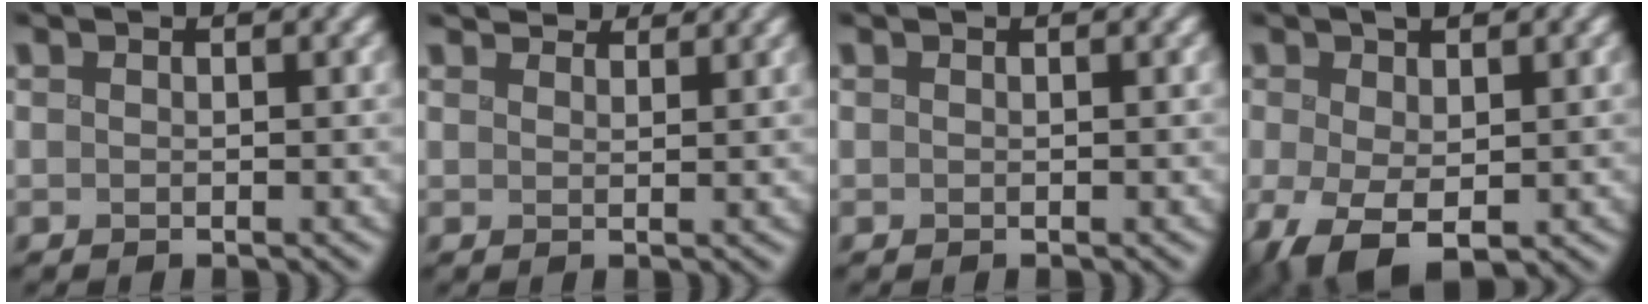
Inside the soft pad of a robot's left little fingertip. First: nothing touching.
{"total": 4.9, "force": [4.5, 1.3, 1.6], "torque": [-0.032, 0.014, 0.052]}
{"total": 0.0}
{"total": 5.3, "force": [-1.2, 2.7, 4.4], "torque": [-0.089, -0.008, -0.015]}